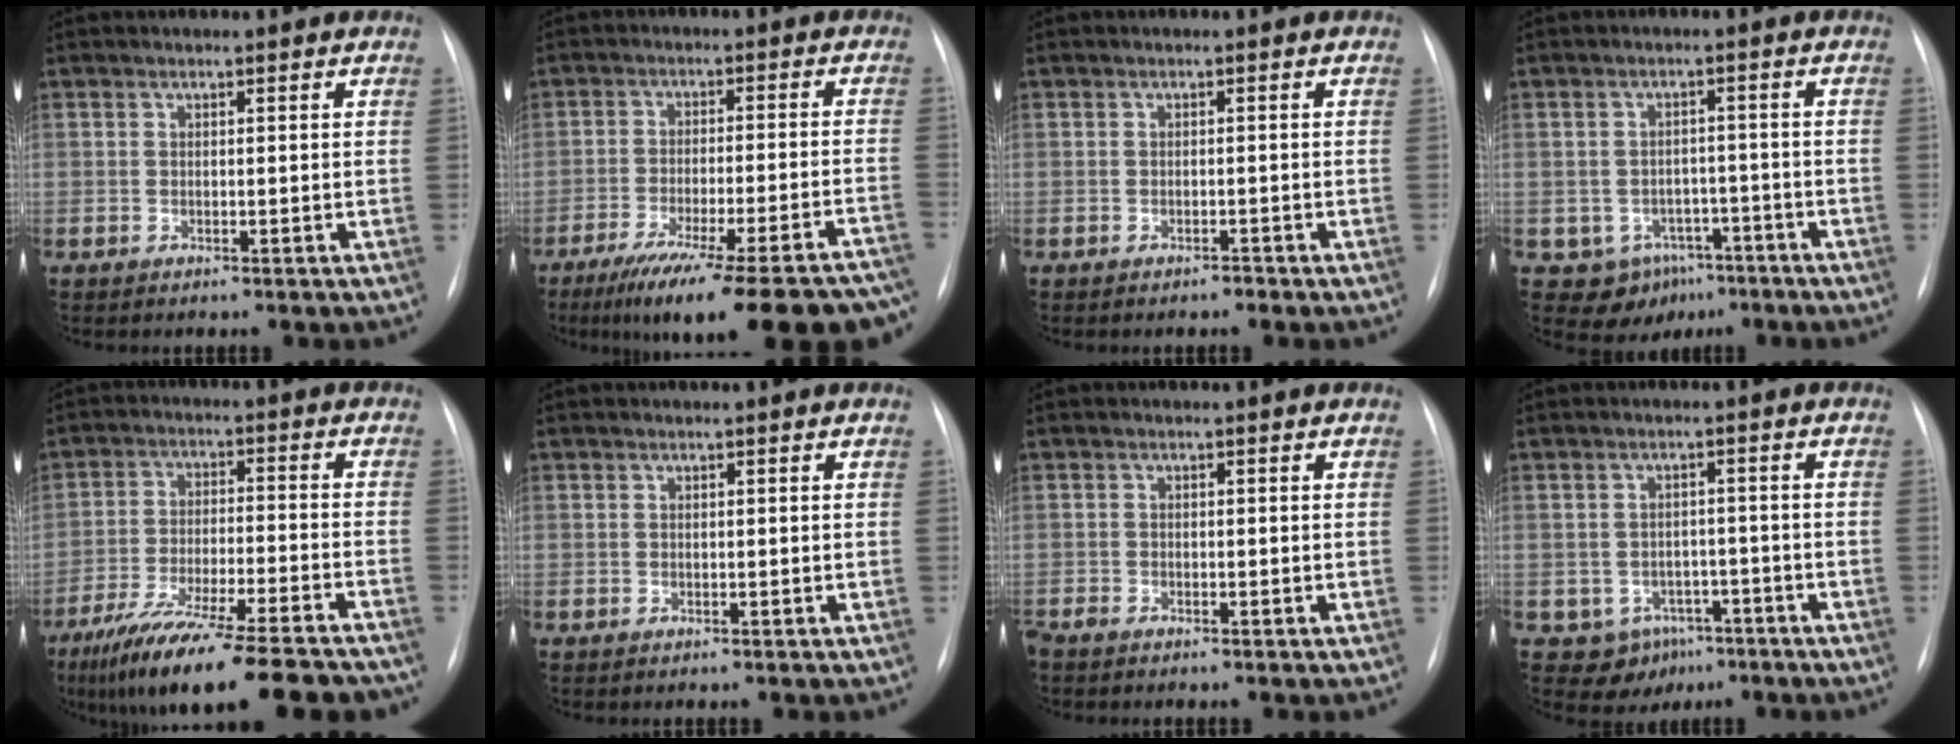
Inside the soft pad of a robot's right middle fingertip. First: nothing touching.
{"total": 26.2, "force": [-21.7, 2.7, 14.4], "torque": [-0.145, -0.026, -0.293]}
{"total": 0.7, "force": [-0.7, 0.2, 0.2], "torque": [-0.003, 0.000, -0.010]}
{"total": 6.5, "force": [-3.6, 5.2, 1.5], "torque": [-0.013, 0.012, -0.040]}
{"total": 21.9, "force": [-18.0, 2.2, 12.3], "torque": [-0.167, -0.027, -0.274]}
{"total": 0.0}
{"total": 1.4, "force": [-1.2, 0.4, 0.6], "torque": [-0.016, -0.003, -0.020]}
{"total": 5.7, "force": [-3.1, 4.7, 1.2], "torque": [-0.009, 0.010, -0.033]}